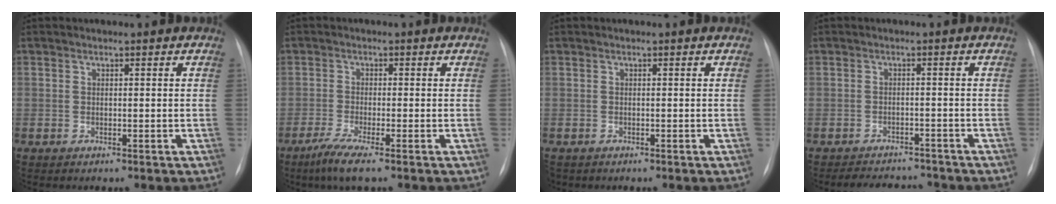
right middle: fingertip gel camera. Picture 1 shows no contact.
{"total": 4.6, "force": [-3.1, 0.1, 3.4], "torque": [-0.077, -0.016, -0.062]}
{"total": 1.6, "force": [-1.2, 1.0, 0.3], "torque": [-0.009, 0.000, -0.015]}
{"total": 8.6, "force": [-7.8, 2.6, 2.4], "torque": [-0.038, 0.004, -0.102]}